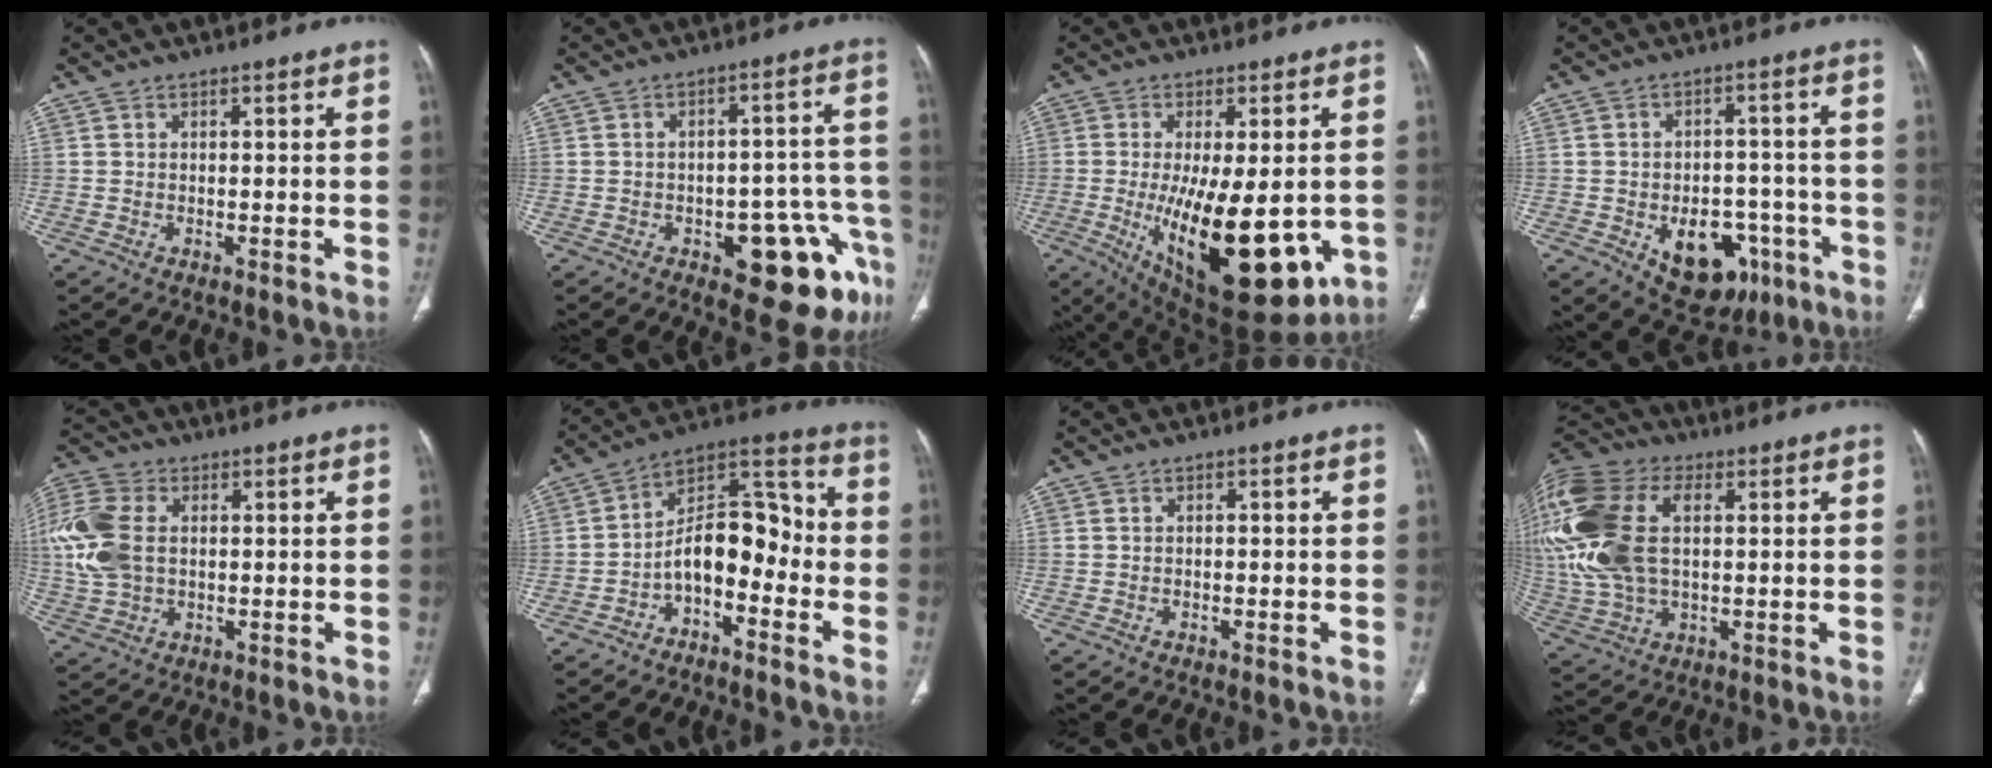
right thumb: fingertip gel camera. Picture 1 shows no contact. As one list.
[{"total": 14.4, "force": [-6.8, 6.0, 11.2], "torque": [-0.089, 0.049, -0.073]}, {"total": 20.8, "force": [-4.5, 8.3, 18.6], "torque": [-0.277, -0.030, -0.039]}, {"total": 13.7, "force": [-5.5, 9.0, 8.8], "torque": [-0.085, 0.030, -0.062]}, {"total": 14.3, "force": [1.6, 9.8, 10.3], "torque": [-0.253, 0.011, 0.032]}, {"total": 12.3, "force": [-3.9, 7.0, 9.3], "torque": [-0.122, 0.078, -0.075]}, {"total": 0.0}, {"total": 26.3, "force": [5.1, 15.9, 20.3], "torque": [-0.506, 0.025, 0.099]}]